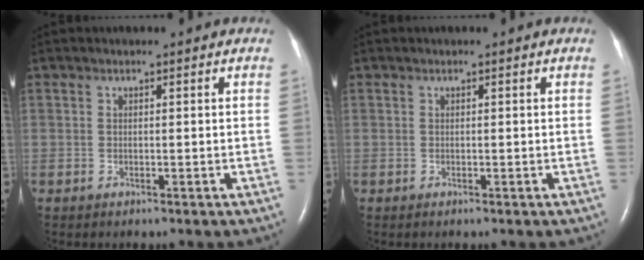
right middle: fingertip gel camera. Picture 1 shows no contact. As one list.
[{"total": 0.0}]